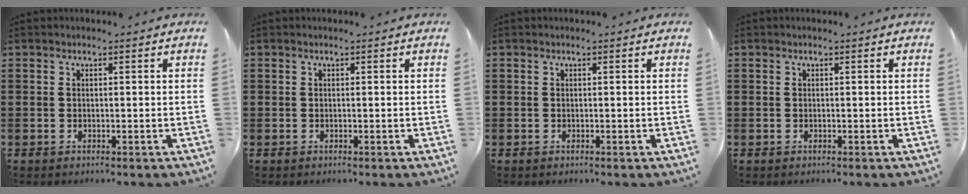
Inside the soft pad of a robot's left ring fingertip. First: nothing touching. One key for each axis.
{"total": 0.0}
{"total": 0.0}
{"total": 0.0}